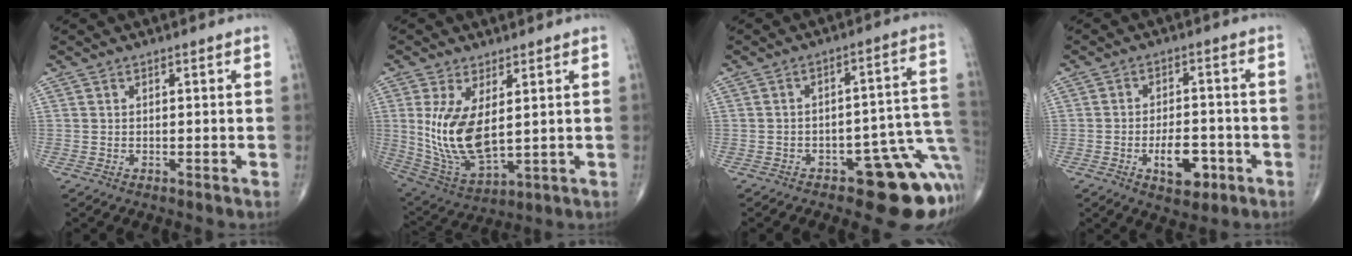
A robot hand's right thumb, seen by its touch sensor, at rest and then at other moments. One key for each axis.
{"total": 13.4, "fx": 2.0, "fy": 6.3, "fz": 11.6, "tx": -0.232, "ty": -0.023, "tz": 0.061}
{"total": 14.8, "fx": -6.3, "fy": 6.3, "fz": 11.8, "tx": -0.071, "ty": 0.057, "tz": -0.071}
{"total": 7.9, "fx": -3.1, "fy": 4.1, "fz": 5.9, "tx": -0.075, "ty": 0.016, "tz": -0.043}